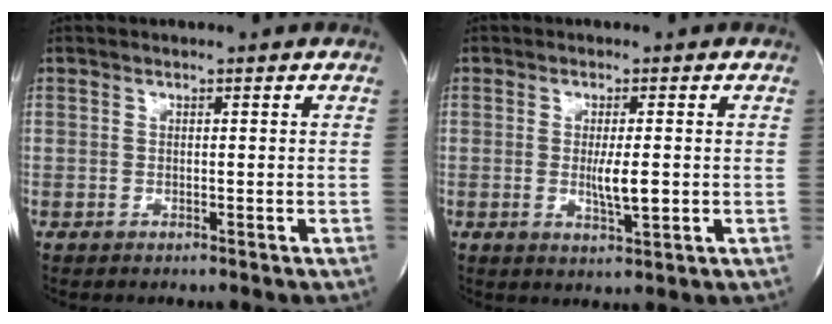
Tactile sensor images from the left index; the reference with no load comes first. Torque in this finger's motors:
{"motor_torque": [0.60, -0.15, 0.06, 0.06]}